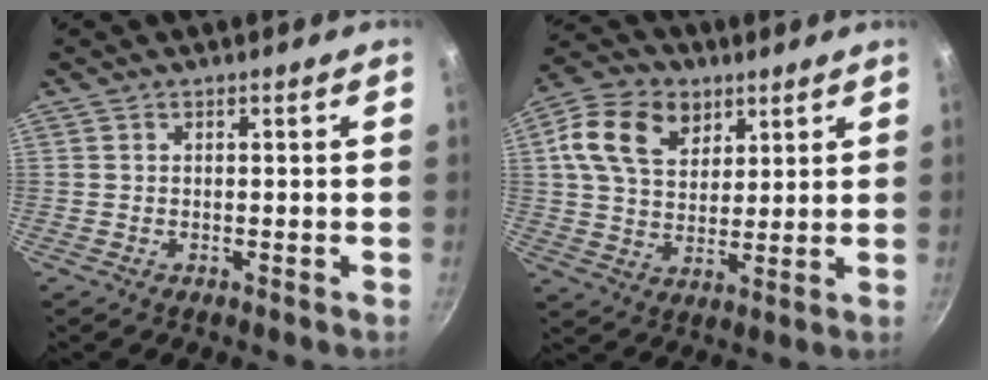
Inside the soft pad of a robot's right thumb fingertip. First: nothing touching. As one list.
[{"total": 13.6, "force": [5.5, 9.7, 7.8], "torque": [-0.121, -0.007, 0.090]}]